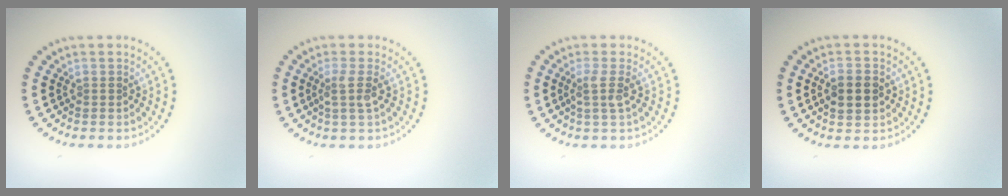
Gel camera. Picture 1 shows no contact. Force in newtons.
{"total": 1.8, "press": 1.3, "slide": 1.3}
{"total": 1.7, "press": 1.2, "slide": 1.2}
{"total": 2.9, "press": 2.9, "slide": 0.2}